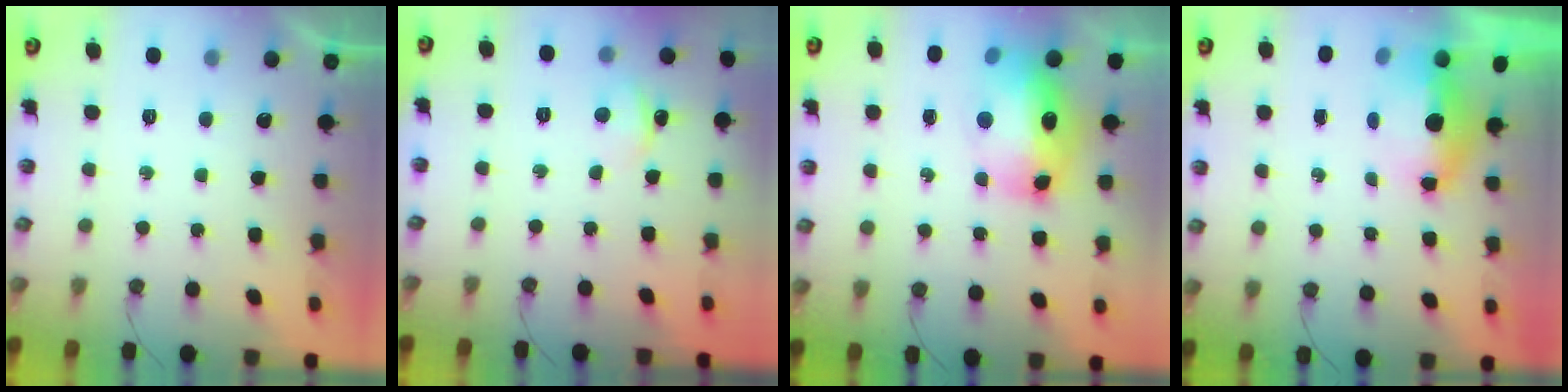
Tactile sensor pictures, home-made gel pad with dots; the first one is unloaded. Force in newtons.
{"total": 3.0, "press": 3.0, "slide": 0.4}
{"total": 16.3, "press": 16.1, "slide": 1.9}
{"total": 6.0, "press": 5.8, "slide": 1.2}